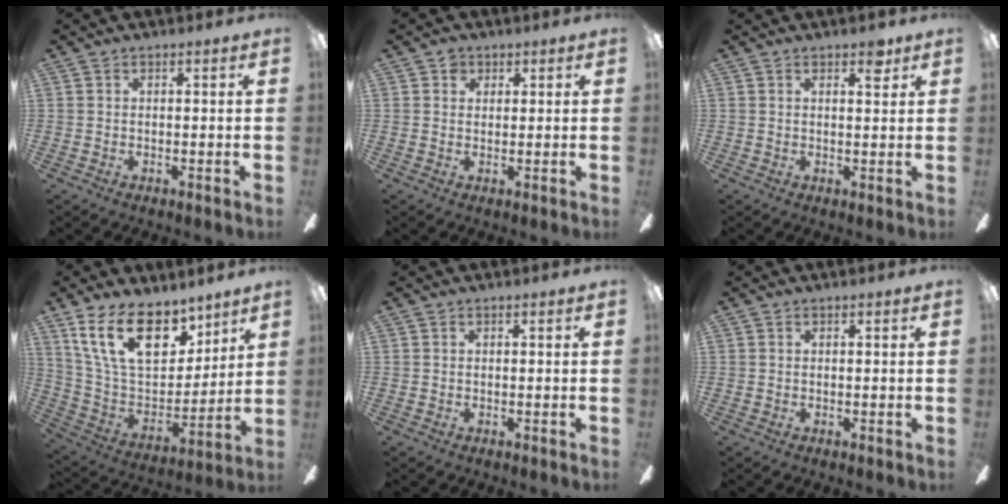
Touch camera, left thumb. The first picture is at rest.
{"total": 2.2, "force": [1.2, 1.7, 0.7], "torque": [-0.007, 0.000, 0.021]}
{"total": 3.1, "force": [2.2, 1.1, 1.9], "torque": [-0.009, -0.011, 0.032]}
{"total": 21.0, "force": [12.8, 10.9, 12.6], "torque": [-0.239, -0.066, 0.231]}
{"total": 0.0}
{"total": 0.0}